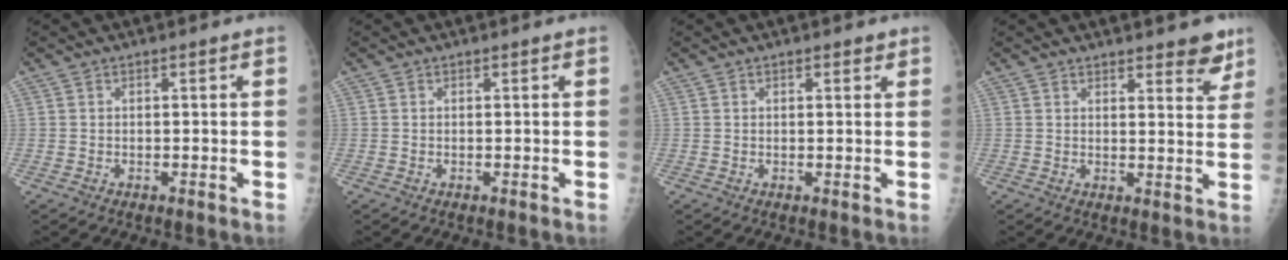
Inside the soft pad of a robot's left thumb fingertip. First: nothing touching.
{"total": 0.0}
{"total": 1.4, "force": [0.9, 0.6, 0.9], "torque": [-0.007, -0.002, 0.009]}
{"total": 4.7, "force": [3.5, 1.5, 2.7], "torque": [-0.015, -0.021, 0.043]}